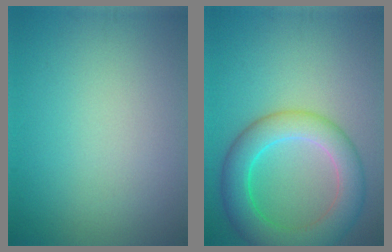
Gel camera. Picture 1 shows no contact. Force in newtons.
{"total": 7.0, "press": 7.0, "slide": 0.2}